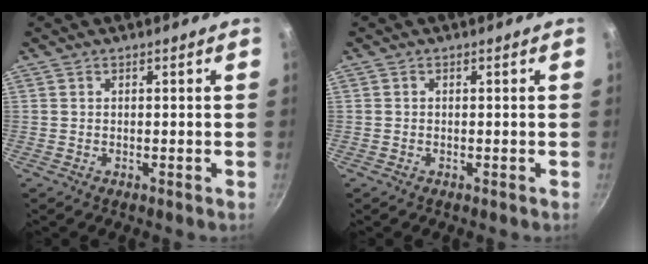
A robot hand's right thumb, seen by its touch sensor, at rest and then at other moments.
{"total": 0.0}